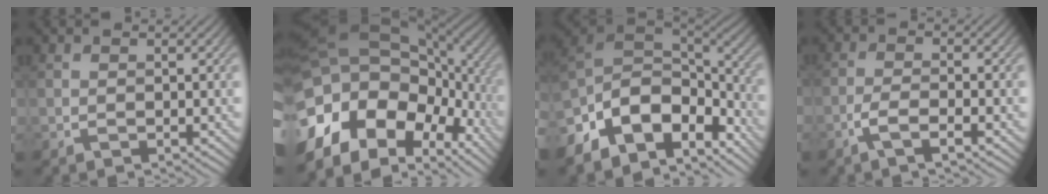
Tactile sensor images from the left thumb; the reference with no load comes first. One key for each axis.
{"total": 19.5, "fx": -6.9, "fy": 13.4, "fz": 12.3, "tx": -0.254, "ty": 0.008, "tz": -0.101}
{"total": 14.3, "fx": -7.1, "fy": 8.1, "fz": 9.4, "tx": -0.249, "ty": -0.020, "tz": -0.114}
{"total": 3.2, "fx": -2.0, "fy": 0.6, "fz": 2.4, "tx": -0.052, "ty": 0.004, "tz": -0.051}